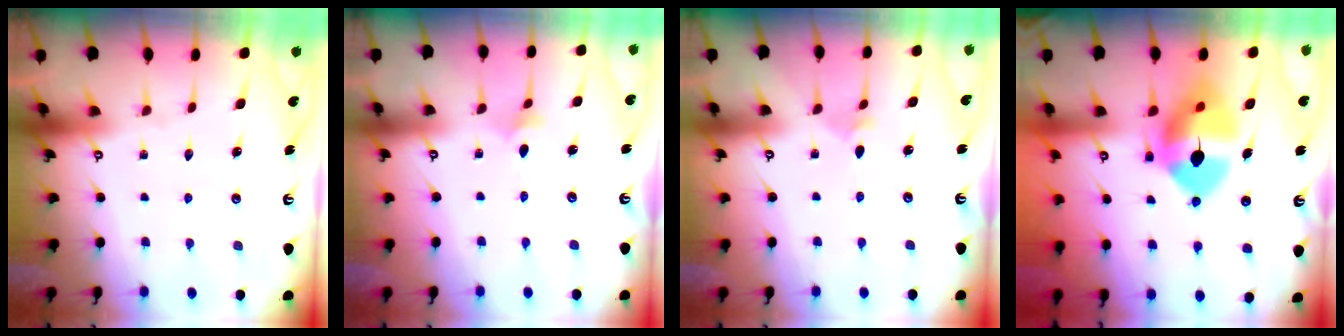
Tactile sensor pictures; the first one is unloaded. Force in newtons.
{"total": 3.1, "press": 3.0, "slide": 0.8}
{"total": 1.7, "press": 1.6, "slide": 0.5}
{"total": 14.0, "press": 13.8, "slide": 2.4}